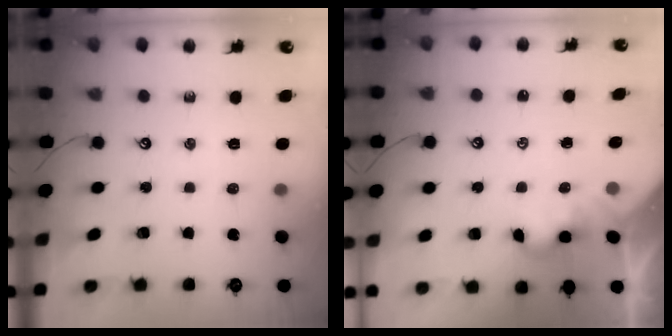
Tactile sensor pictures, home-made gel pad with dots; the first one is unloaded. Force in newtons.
{"total": 2.0, "press": 2.0, "slide": 0.2}